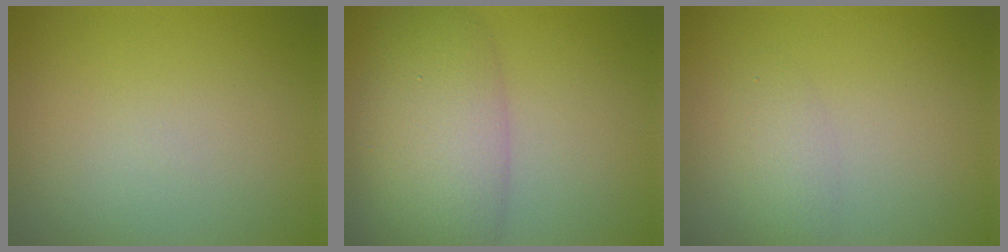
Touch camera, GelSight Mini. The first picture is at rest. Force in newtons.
{"total": 7.5, "press": 7.5, "slide": 0.4}
{"total": 1.6, "press": 1.6, "slide": 0.1}